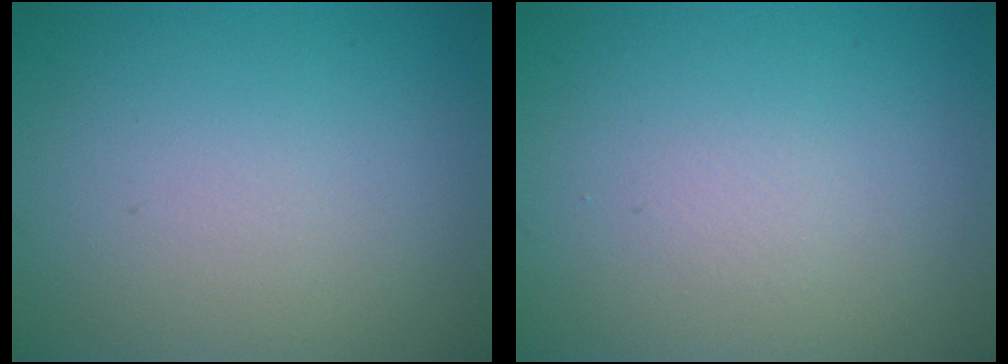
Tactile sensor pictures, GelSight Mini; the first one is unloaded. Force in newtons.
{"total": 0.6, "press": 0.6, "slide": 0.1}